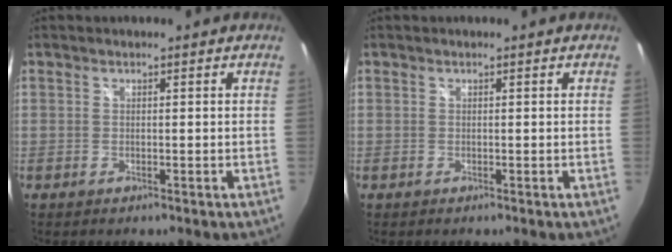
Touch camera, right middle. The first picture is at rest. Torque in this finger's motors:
{"motor_torque": [0.17, -0.17, -0.02, 0.00]}